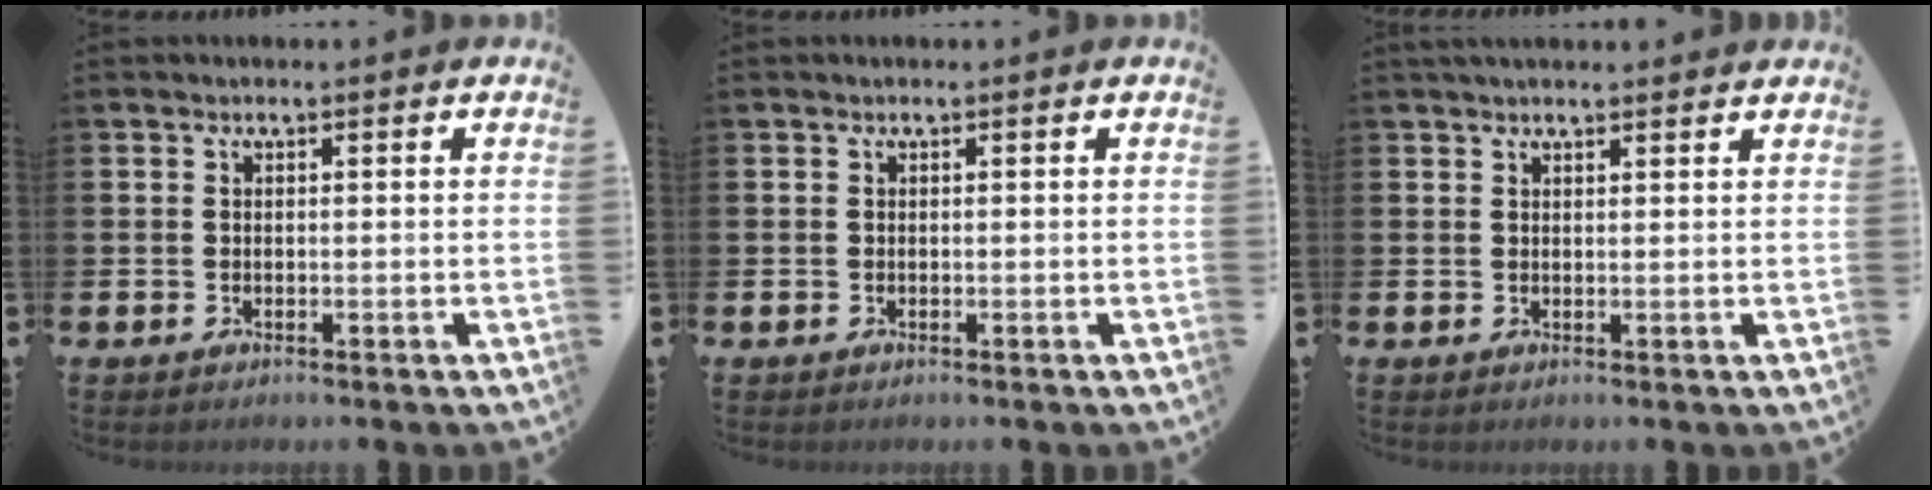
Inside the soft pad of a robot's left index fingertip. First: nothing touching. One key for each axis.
{"total": 0.0}
{"total": 1.7, "fx": 1.6, "fy": 0.3, "fz": 0.5, "tx": -0.005, "ty": -0.002, "tz": 0.027}